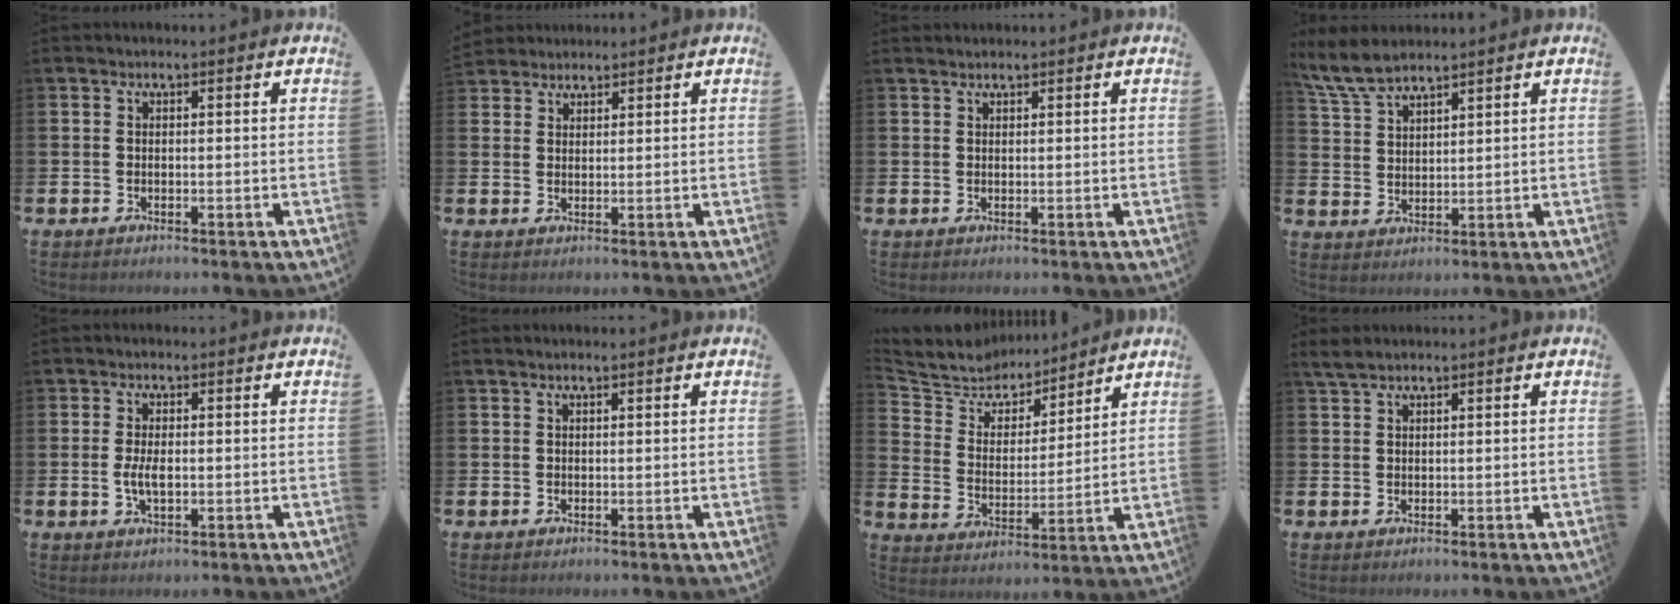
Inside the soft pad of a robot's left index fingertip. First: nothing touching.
{"total": 2.7, "force": [2.6, 0.8, -0.4], "torque": [0.002, -0.005, 0.049]}
{"total": 1.0, "force": [1.0, 0.2, 0.0], "torque": [0.000, 0.002, 0.018]}
{"total": 6.1, "force": [5.5, 1.2, 2.2], "torque": [-0.065, -0.015, 0.104]}
{"total": 2.9, "force": [-0.1, 1.2, 2.6], "torque": [-0.048, 0.001, -0.004]}
{"total": 0.5, "force": [0.5, 0.0, 0.3], "torque": [-0.004, 0.001, 0.008]}
{"total": 7.7, "force": [7.4, 2.3, 0.2], "torque": [-0.057, -0.060, 0.132]}
{"total": 2.0, "force": [1.6, 0.5, 1.0], "torque": [-0.021, 0.005, 0.029]}